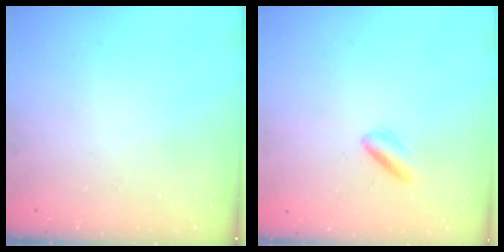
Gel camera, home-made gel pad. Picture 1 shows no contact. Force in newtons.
{"total": 3.1, "press": 3.0, "slide": 0.8}